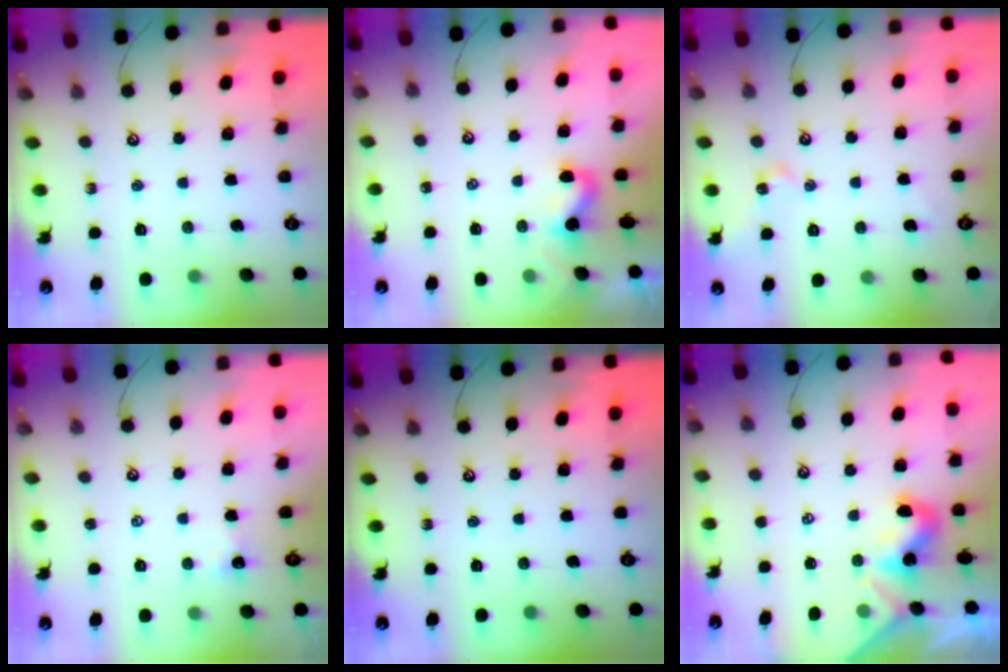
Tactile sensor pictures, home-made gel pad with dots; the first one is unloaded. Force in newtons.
{"total": 2.9, "press": 2.9, "slide": 0.4}
{"total": 2.3, "press": 2.3, "slide": 0.2}
{"total": 0.0}
{"total": 0.0}
{"total": 1.7, "press": 1.6, "slide": 0.4}